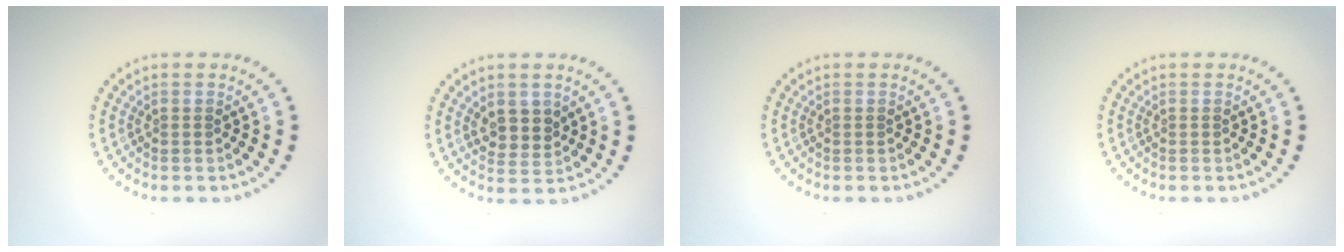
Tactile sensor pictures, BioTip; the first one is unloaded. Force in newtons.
{"total": 2.5, "press": 2.3, "slide": 1.0}
{"total": 0.0}
{"total": 0.0}